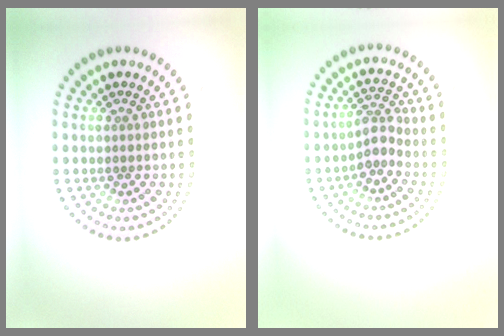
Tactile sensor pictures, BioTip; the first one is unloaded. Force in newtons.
{"total": 2.4, "press": 1.8, "slide": 1.6}